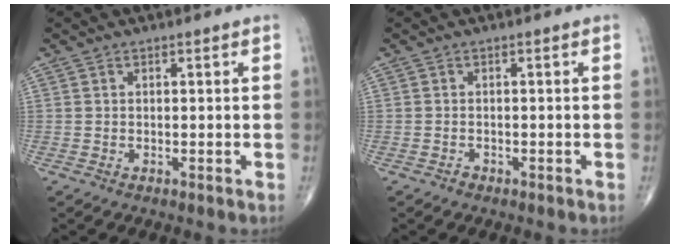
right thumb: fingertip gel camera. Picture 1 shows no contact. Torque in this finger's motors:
{"motor_torque": [0.51, 0.33, -0.23, -0.34, -0.06]}